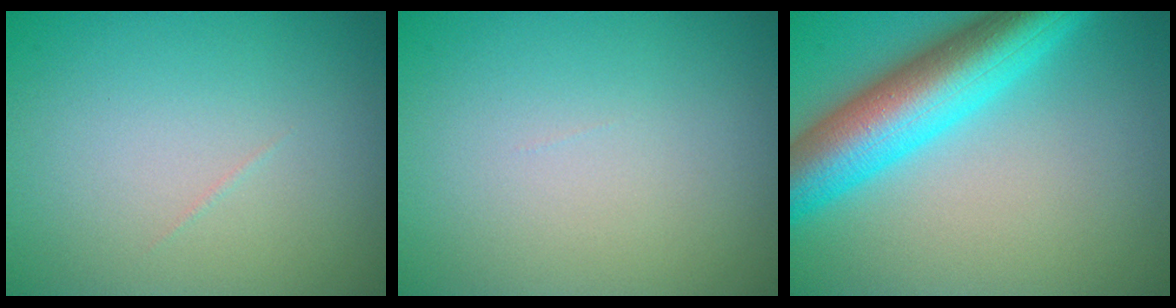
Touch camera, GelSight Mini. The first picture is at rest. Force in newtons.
{"total": 0.0}
{"total": 9.1, "press": 9.1, "slide": 0.5}